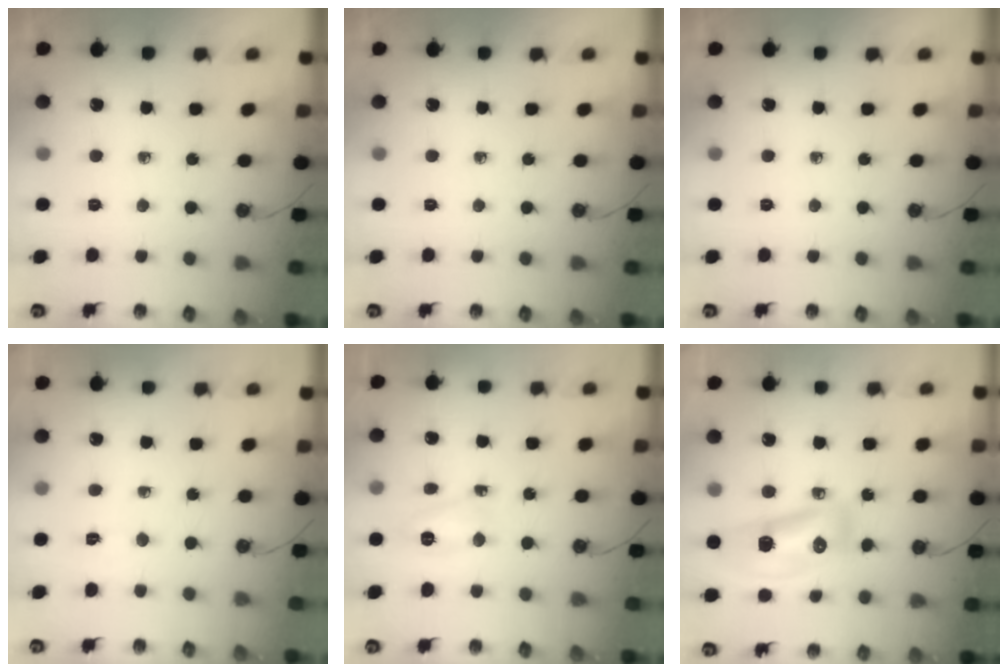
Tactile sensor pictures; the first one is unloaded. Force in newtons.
{"total": 0.0}
{"total": 0.0}
{"total": 1.8, "press": 1.6, "slide": 0.6}
{"total": 6.2, "press": 6.2, "slide": 0.5}
{"total": 13.5, "press": 13.4, "slide": 1.8}